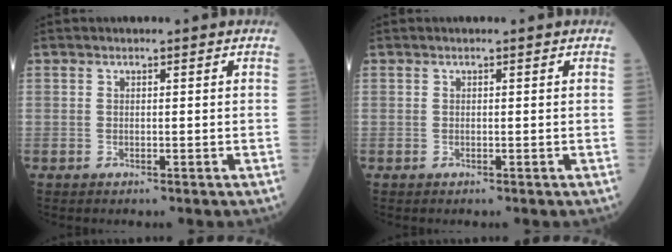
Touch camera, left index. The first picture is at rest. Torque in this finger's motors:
{"motor_torque": [0.18, -0.19, 0.00, 0.00]}